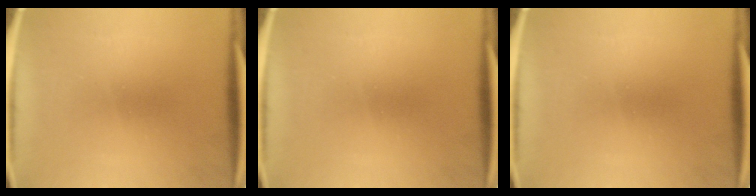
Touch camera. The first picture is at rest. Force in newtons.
{"total": 0.0}
{"total": 0.0}